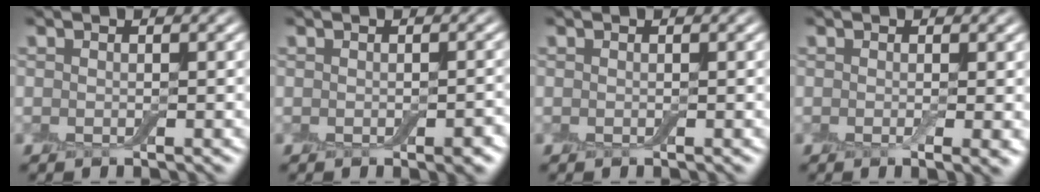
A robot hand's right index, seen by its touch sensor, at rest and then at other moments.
{"total": 1.5, "force": [-0.5, 0.6, 1.3], "torque": [-0.019, -0.001, -0.005]}
{"total": 0.0}
{"total": 1.8, "force": [-0.1, 0.2, 1.7], "torque": [-0.024, -0.007, -0.002]}